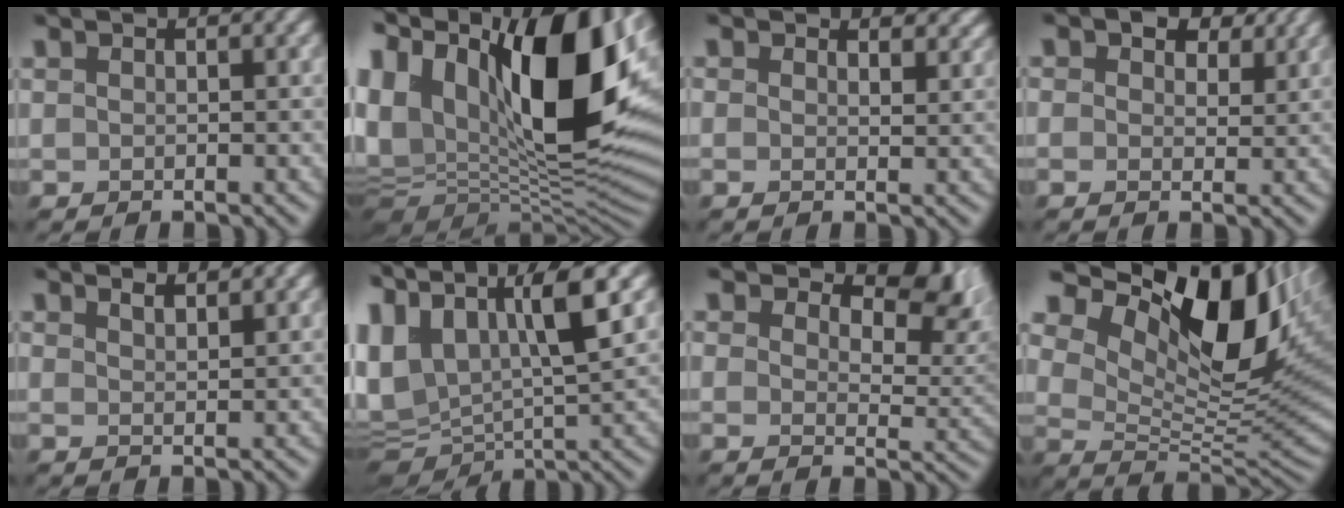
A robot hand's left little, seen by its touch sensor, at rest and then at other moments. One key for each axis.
{"total": 21.0, "fx": 6.6, "fy": 10.8, "fz": 16.7, "tx": -0.300, "ty": 0.047, "tz": 0.101}
{"total": 3.2, "fx": 2.7, "fy": 1.4, "fz": 1.2, "tx": -0.026, "ty": -0.003, "tz": 0.029}
{"total": 5.6, "fx": 3.2, "fy": 3.4, "fz": 3.0, "tx": -0.060, "ty": -0.001, "tz": 0.038}
{"total": 0.8, "fx": 0.6, "fy": 0.0, "fz": 0.5, "tx": -0.009, "ty": -0.003, "tz": 0.006}
{"total": 10.7, "fx": 3.9, "fy": 4.9, "fz": 8.7, "tx": -0.188, "ty": 0.002, "tz": 0.068}
{"total": 8.4, "fx": 5.1, "fy": 4.7, "fz": 4.8, "tx": -0.074, "ty": -0.009, "tz": 0.079}
{"total": 14.4, "fx": 6.3, "fy": 6.9, "fz": 11.0, "tx": -0.200, "ty": 0.011, "tz": 0.108}